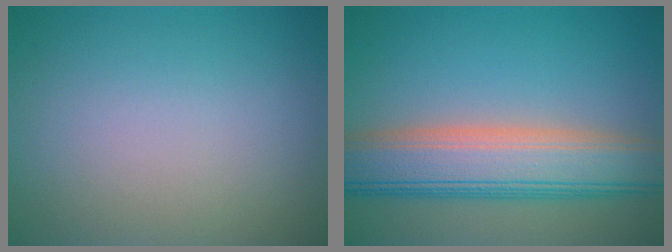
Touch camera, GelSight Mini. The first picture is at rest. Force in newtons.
{"total": 8.4, "press": 8.4, "slide": 0.5}